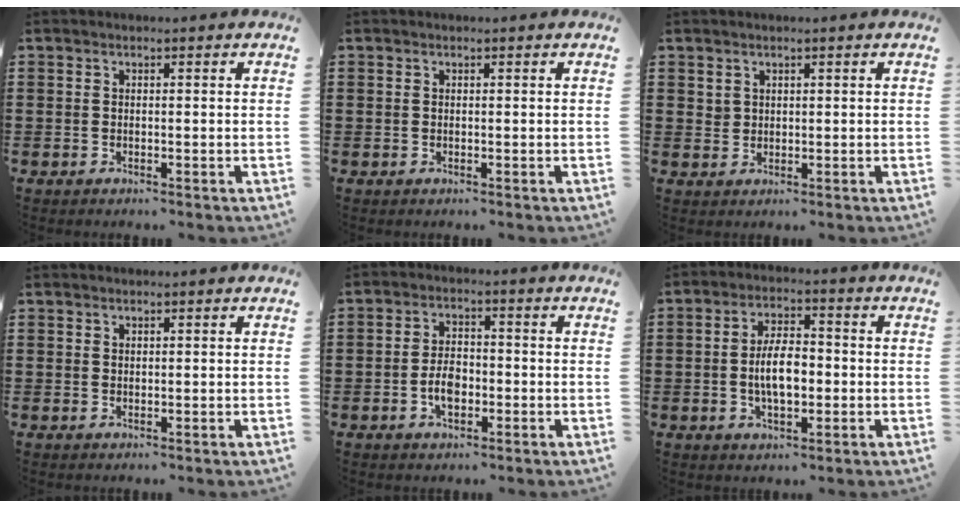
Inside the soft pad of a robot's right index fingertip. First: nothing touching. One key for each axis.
{"total": 0.0}
{"total": 1.6, "fx": 1.0, "fy": 1.2, "fz": 0.2, "tx": -0.008, "ty": 0.003, "tz": 0.021}
{"total": 0.6, "fx": 0.4, "fy": 0.4, "fz": 0.1, "tx": -0.004, "ty": 0.001, "tz": 0.009}
{"total": 4.5, "fx": -1.4, "fy": 2.5, "fz": 3.5, "tx": -0.072, "ty": 0.003, "tz": -0.026}
{"total": 6.6, "fx": -0.8, "fy": 2.9, "fz": 5.8, "tx": -0.102, "ty": 0.004, "tz": -0.018}